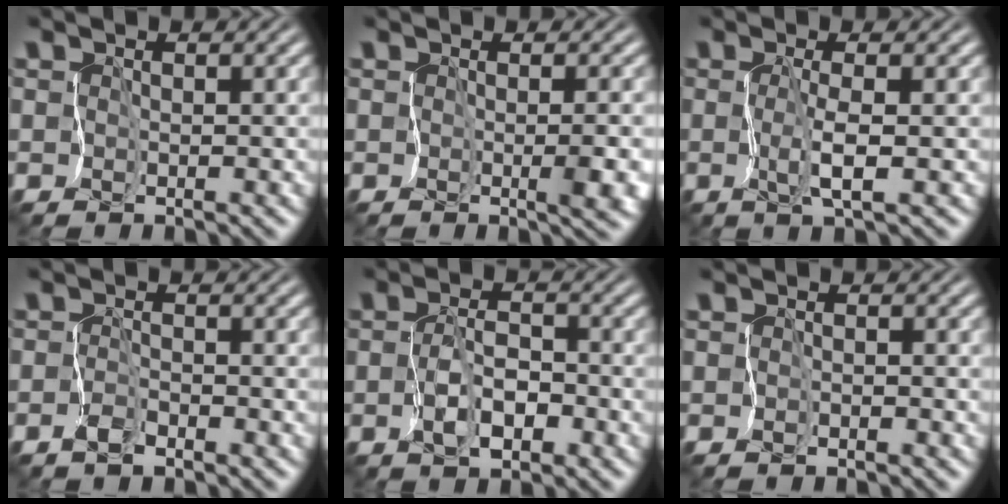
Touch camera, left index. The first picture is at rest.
{"total": 3.2, "force": [-0.9, 1.0, 2.9], "torque": [-0.039, -0.012, -0.009]}
{"total": 1.8, "force": [-0.3, -0.3, 1.7], "torque": [-0.041, -0.001, -0.006]}
{"total": 1.3, "force": [-1.1, 0.4, 0.5], "torque": [-0.012, 0.000, -0.023]}
{"total": 2.9, "force": [-1.3, 1.5, 2.1], "torque": [-0.043, -0.002, -0.024]}
{"total": 0.7, "force": [-0.6, 0.4, 0.2], "torque": [-0.001, -0.005, -0.010]}